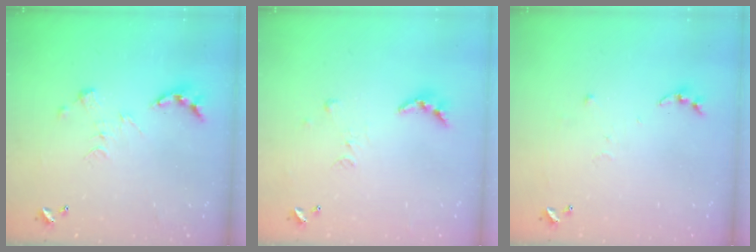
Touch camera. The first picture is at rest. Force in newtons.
{"total": 8.1, "press": 8.1, "slide": 0.7}
{"total": 6.1, "press": 6.1, "slide": 0.7}